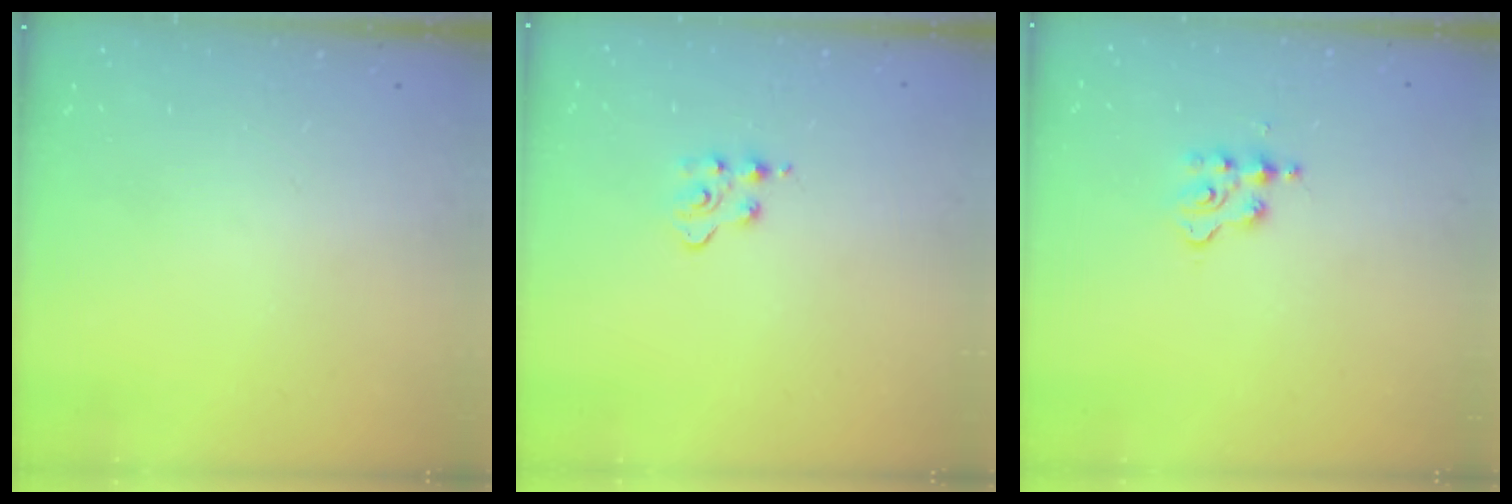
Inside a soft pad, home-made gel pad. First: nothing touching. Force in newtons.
{"total": 2.8, "press": 2.8, "slide": 0.3}
{"total": 2.1, "press": 2.1, "slide": 0.3}